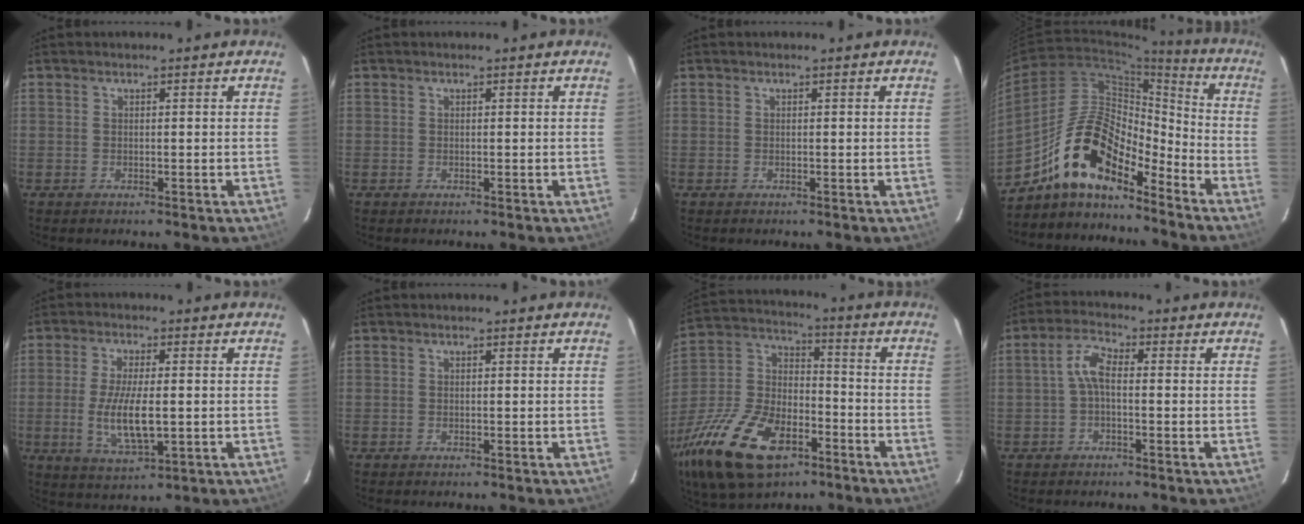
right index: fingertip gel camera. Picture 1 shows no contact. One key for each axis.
{"total": 0.0}
{"total": 0.0}
{"total": 15.8, "fx": -12.0, "fy": 5.5, "fz": 8.6, "tx": -0.157, "ty": 0.021, "tz": -0.228}
{"total": 9.4, "fx": -1.3, "fy": 3.0, "fz": 8.8, "tx": -0.172, "ty": -0.015, "tz": -0.018}
{"total": 0.0}
{"total": 28.3, "fx": -15.0, "fy": 15.6, "fz": 18.1, "tx": -0.407, "ty": -0.013, "tz": -0.259}
{"total": 4.1, "fx": -0.6, "fy": 1.8, "fz": 3.7, "tx": -0.081, "ty": 0.018, "tz": -0.014}